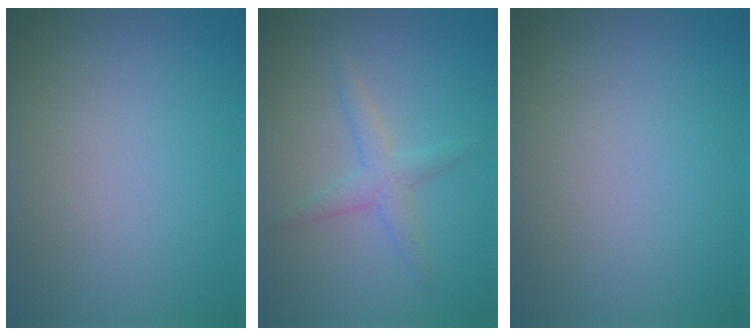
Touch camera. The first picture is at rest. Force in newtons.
{"total": 2.1, "press": 2.1, "slide": 0.1}
{"total": 0.0}